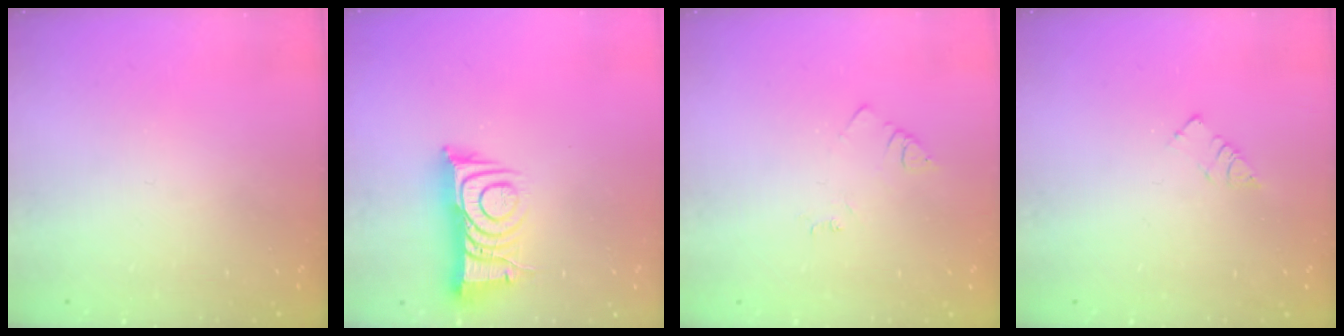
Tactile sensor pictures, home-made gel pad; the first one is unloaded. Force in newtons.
{"total": 9.9, "press": 9.9, "slide": 1.0}
{"total": 2.7, "press": 2.7, "slide": 0.4}
{"total": 3.4, "press": 3.4, "slide": 0.2}